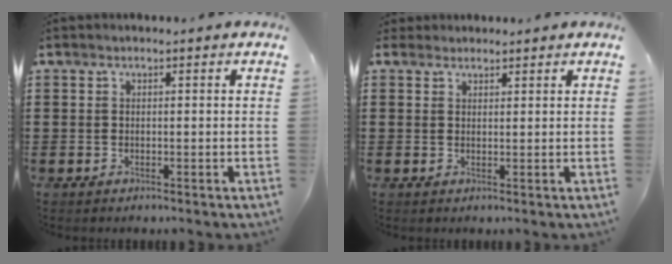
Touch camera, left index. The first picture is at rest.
{"total": 1.6, "force": [1.5, 0.7, 0.1], "torque": [-0.005, 0.005, 0.030]}